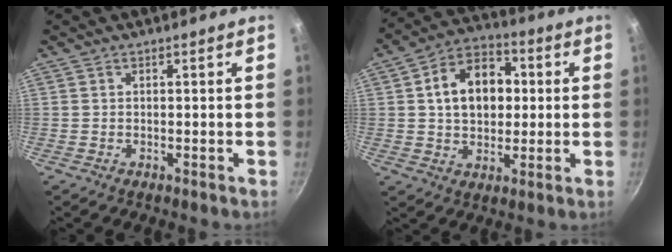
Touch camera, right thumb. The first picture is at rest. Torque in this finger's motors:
{"motor_torque": [-0.73, 1.21, 0.19, 0.29, 0.24]}